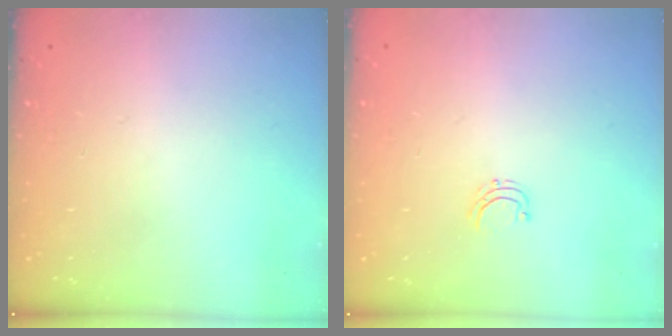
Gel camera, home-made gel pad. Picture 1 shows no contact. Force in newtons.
{"total": 3.8, "press": 3.8, "slide": 0.2}